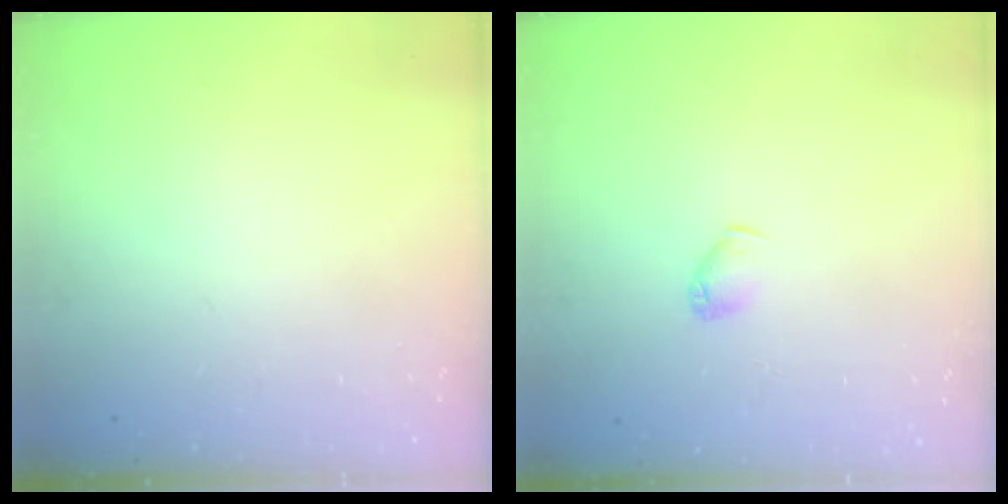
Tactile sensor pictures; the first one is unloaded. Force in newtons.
{"total": 3.7, "press": 3.6, "slide": 0.7}